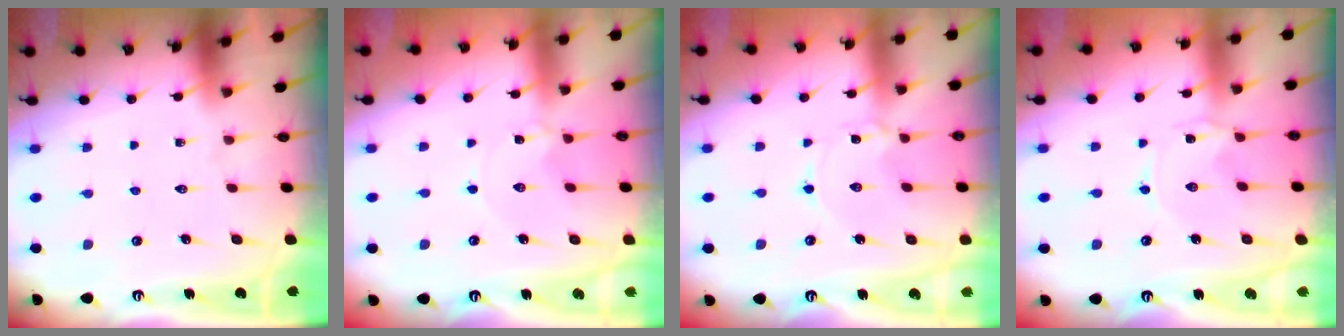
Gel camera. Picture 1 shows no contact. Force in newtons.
{"total": 0.6, "press": 0.5, "slide": 0.2}
{"total": 1.8, "press": 1.8, "slide": 0.3}
{"total": 0.0}